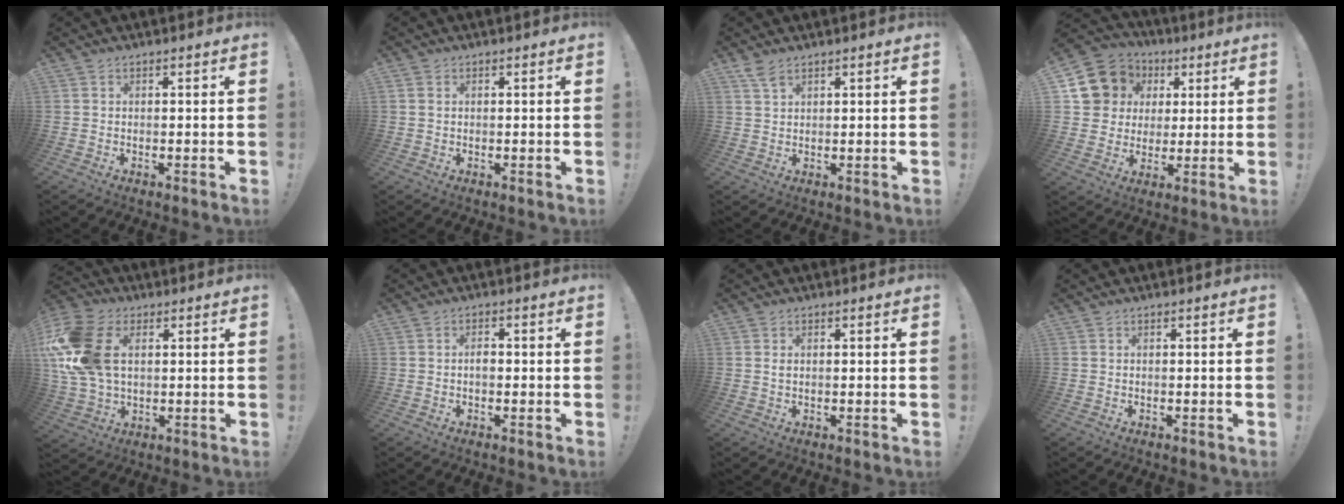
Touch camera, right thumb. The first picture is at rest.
{"total": 1.0, "force": [0.3, 0.9, 0.2], "torque": [-0.002, 0.003, 0.006]}
{"total": 3.5, "force": [2.6, 1.0, 2.0], "torque": [-0.036, -0.014, 0.048]}
{"total": 13.2, "force": [4.6, 11.6, 4.3], "torque": [-0.067, -0.017, 0.104]}
{"total": 19.3, "force": [4.1, 13.1, 13.5], "torque": [-0.281, 0.003, 0.078]}
{"total": 1.9, "force": [-0.3, 1.4, 1.3], "torque": [-0.018, 0.003, -0.009]}
{"total": 0.8, "force": [0.4, 0.3, 0.6], "torque": [-0.005, -0.002, 0.005]}
{"total": 0.0}